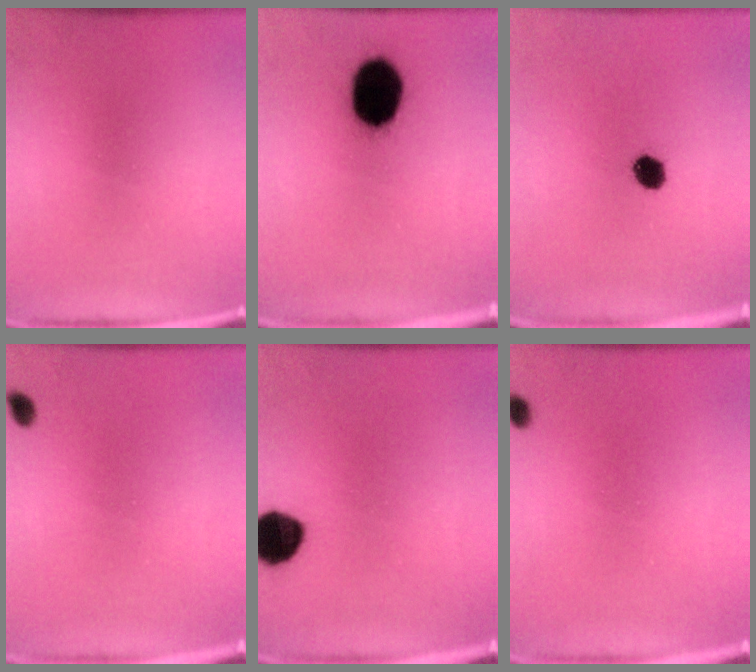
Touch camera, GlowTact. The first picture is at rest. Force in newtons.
{"total": 16.7}
{"total": 4.3}
{"total": 1.3}
{"total": 9.7}
{"total": 1.1}